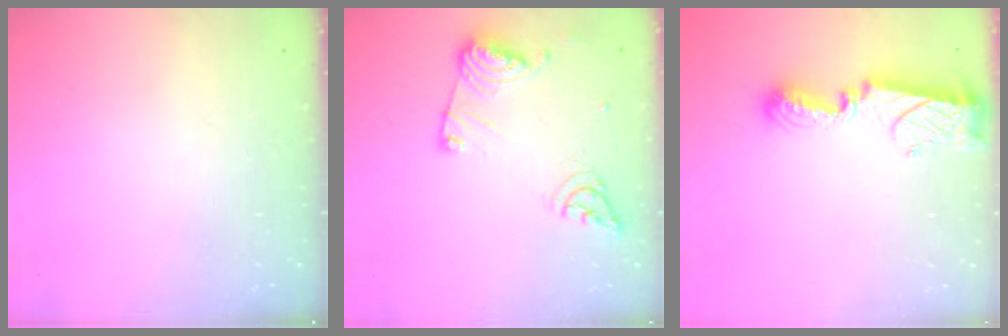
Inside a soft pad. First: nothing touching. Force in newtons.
{"total": 12.6, "press": 12.5, "slide": 1.5}
{"total": 9.4, "press": 9.4, "slide": 0.8}